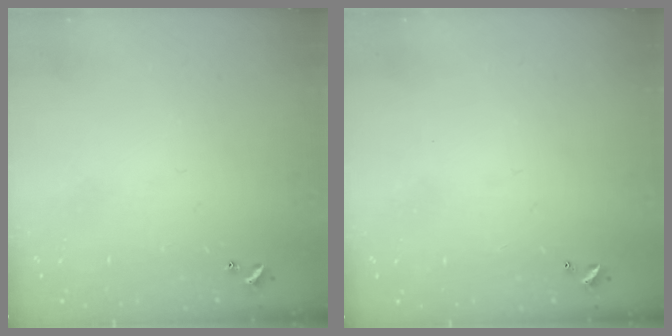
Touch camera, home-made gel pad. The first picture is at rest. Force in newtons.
{"total": 2.7, "press": 2.7, "slide": 0.1}